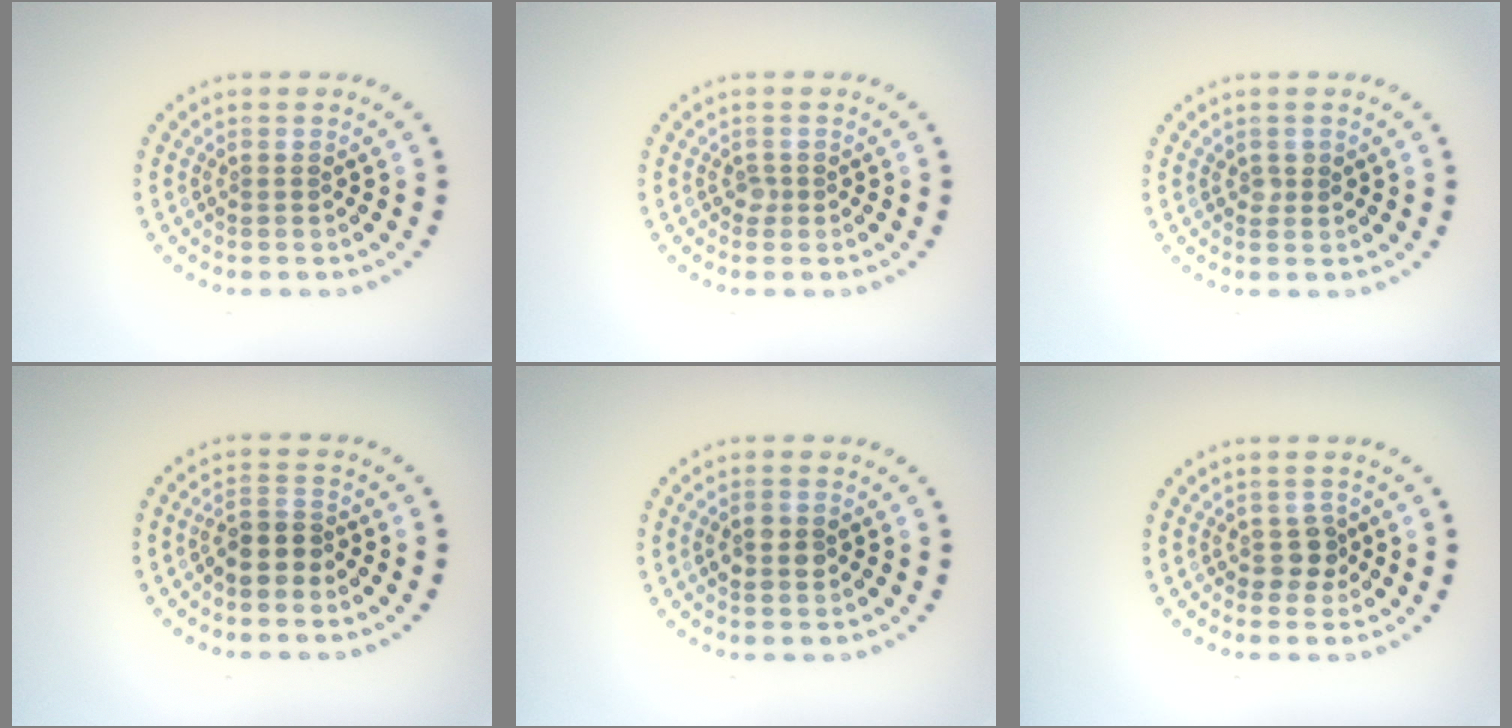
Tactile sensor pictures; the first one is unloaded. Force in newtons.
{"total": 0.8, "press": 0.6, "slide": 0.6}
{"total": 1.0, "press": 0.9, "slide": 0.1}
{"total": 2.7, "press": 2.3, "slide": 1.3}
{"total": 2.6, "press": 2.6, "slide": 0.1}
{"total": 1.7, "press": 1.5, "slide": 0.9}